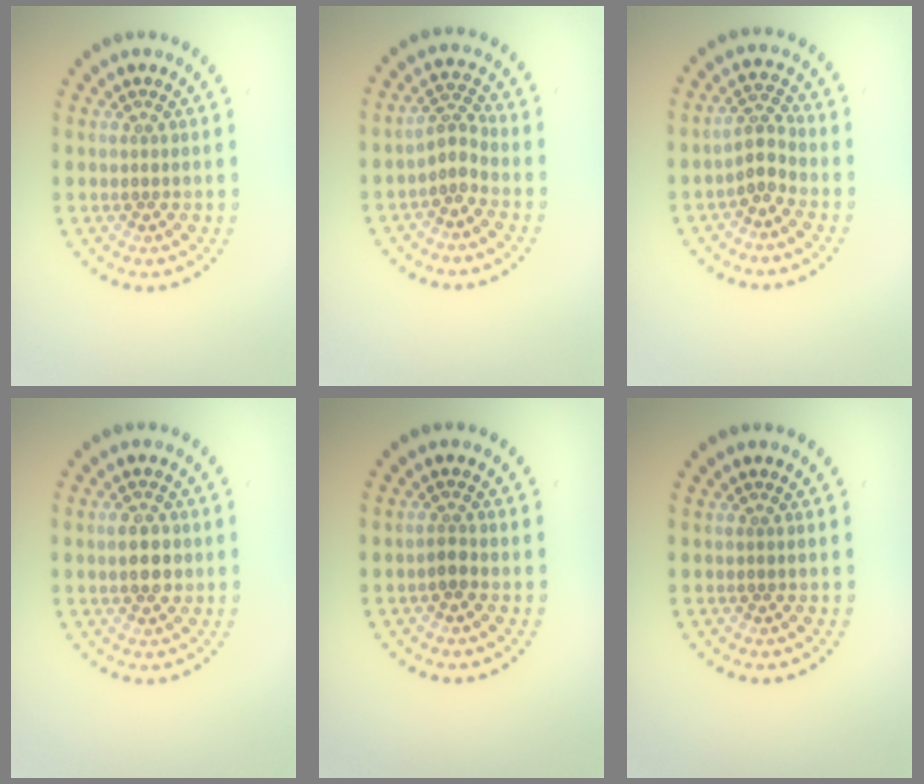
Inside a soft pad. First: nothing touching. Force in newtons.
{"total": 2.1, "press": 1.5, "slide": 1.4}
{"total": 2.3, "press": 1.8, "slide": 1.4}
{"total": 2.8, "press": 2.8, "slide": 0.1}
{"total": 1.1, "press": 0.9, "slide": 0.7}
{"total": 0.0}